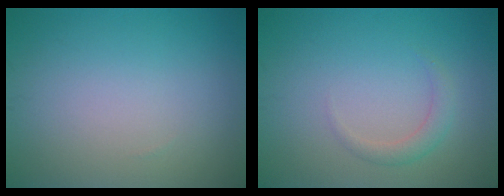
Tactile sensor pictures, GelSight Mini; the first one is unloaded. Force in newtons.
{"total": 1.6, "press": 1.6, "slide": 0.1}